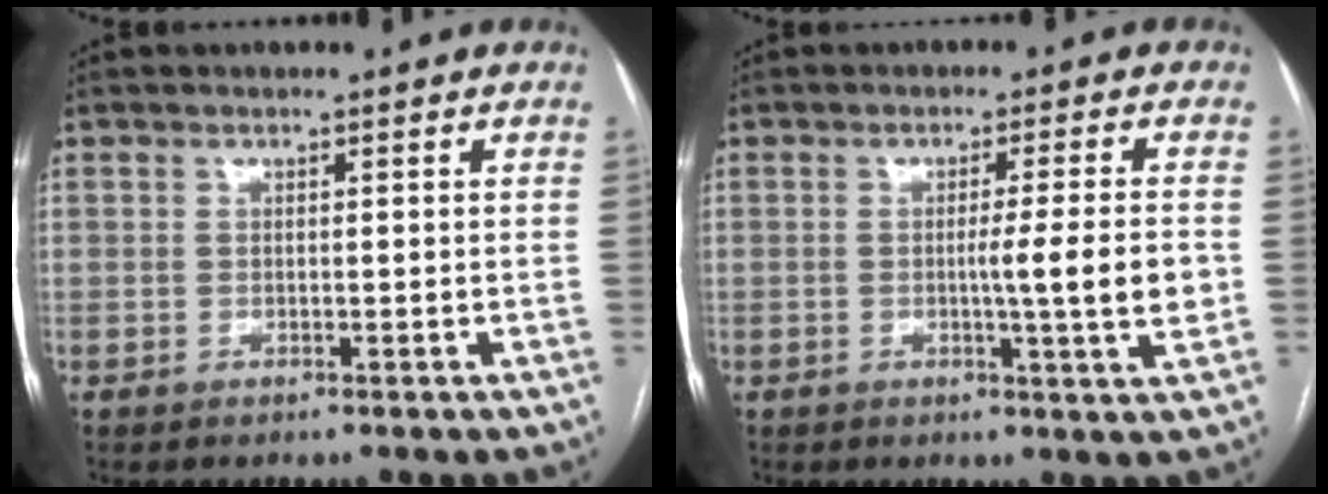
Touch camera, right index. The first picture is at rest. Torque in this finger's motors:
{"motor_torque": [0.72, -0.07, 0.44, 0.09]}